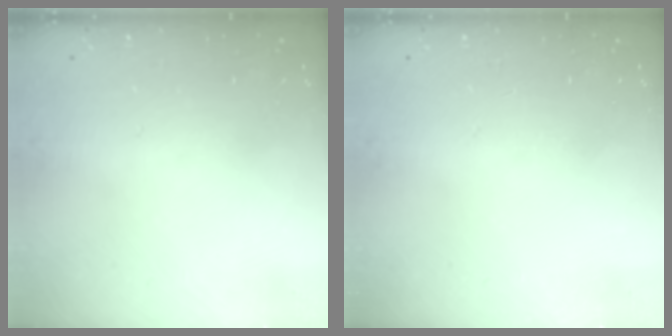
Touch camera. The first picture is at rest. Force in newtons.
{"total": 0.0}